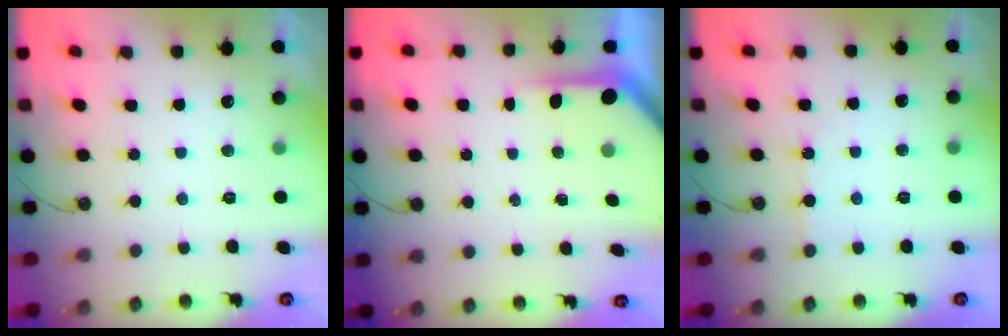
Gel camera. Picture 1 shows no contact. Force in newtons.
{"total": 3.8, "press": 3.8, "slide": 0.4}
{"total": 2.9, "press": 2.9, "slide": 0.5}